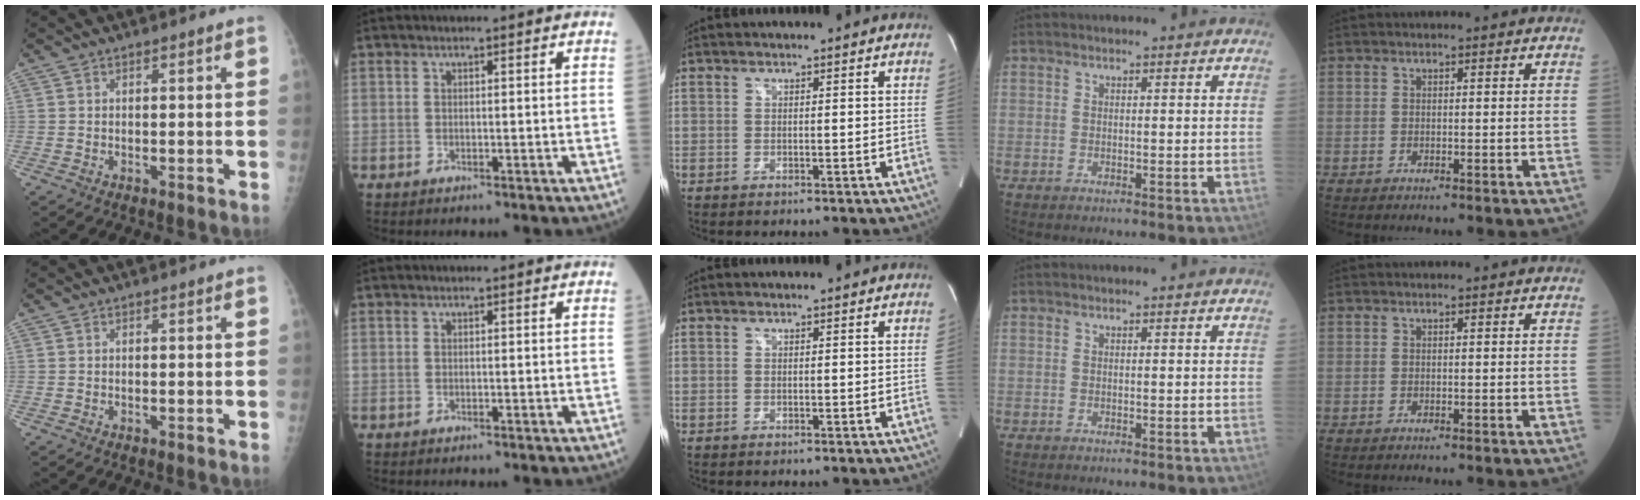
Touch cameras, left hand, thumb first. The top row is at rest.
{}